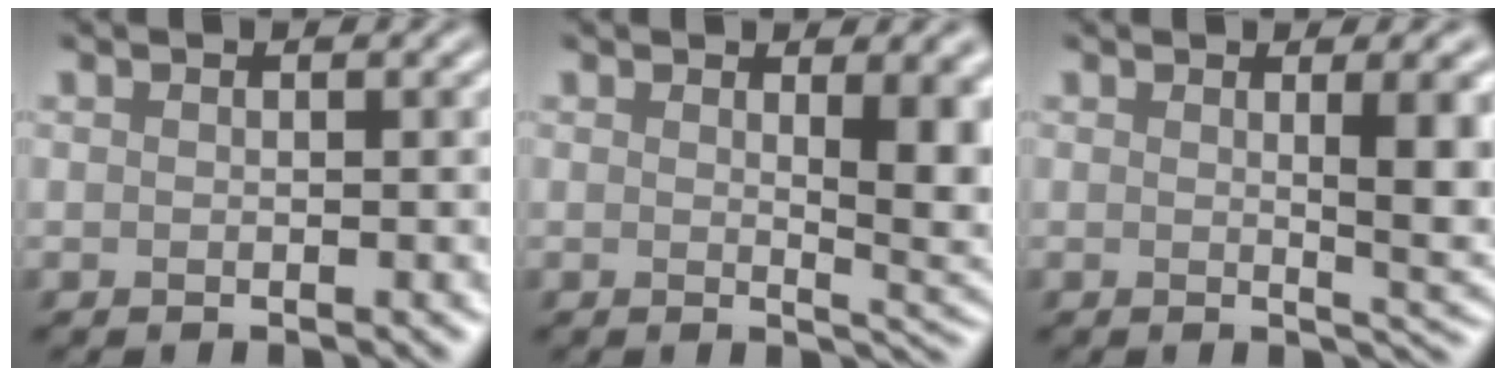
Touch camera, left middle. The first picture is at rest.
{"total": 5.6, "force": [1.3, 1.7, 5.2], "torque": [-0.054, -0.008, 0.024]}
{"total": 5.4, "force": [0.8, 1.3, 5.2], "torque": [-0.057, -0.001, 0.013]}